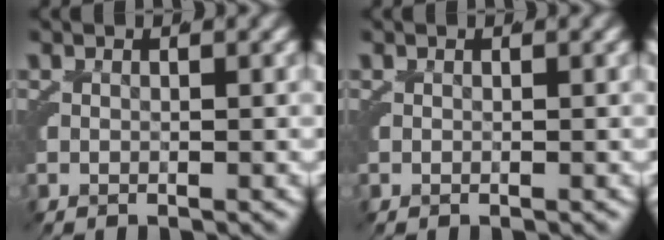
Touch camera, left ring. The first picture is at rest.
{"total": 0.0}